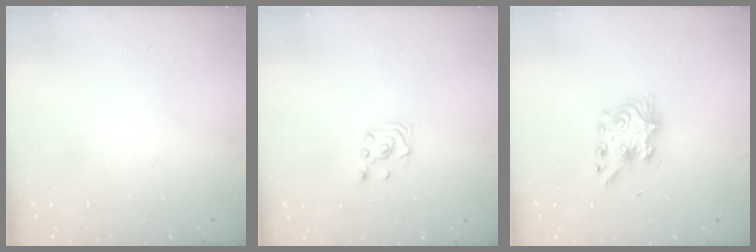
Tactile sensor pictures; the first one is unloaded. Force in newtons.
{"total": 2.2, "press": 2.2, "slide": 0.3}
{"total": 7.2, "press": 7.2, "slide": 0.2}